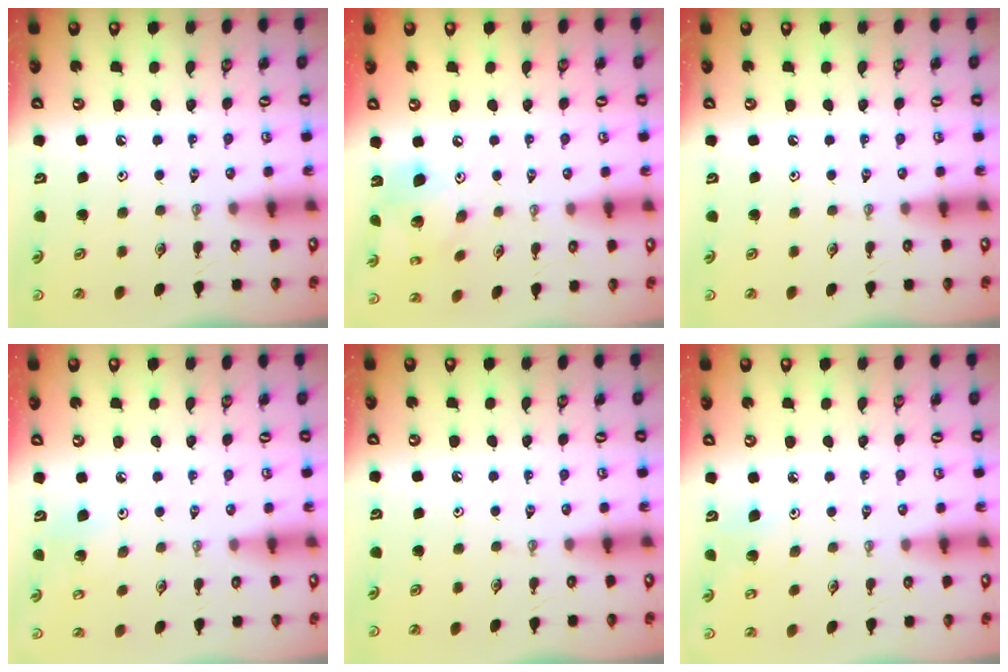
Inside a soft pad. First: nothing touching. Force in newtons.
{"total": 14.3, "press": 14.2, "slide": 1.7}
{"total": 0.0}
{"total": 6.5, "press": 6.4, "slide": 1.5}
{"total": 0.0}
{"total": 6.1, "press": 5.8, "slide": 1.9}